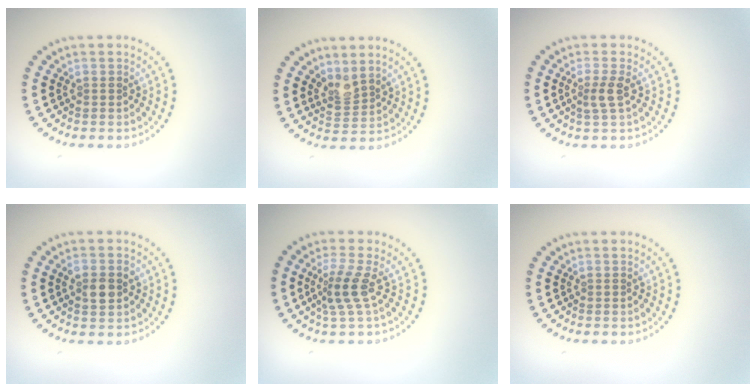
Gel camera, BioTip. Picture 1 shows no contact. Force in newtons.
{"total": 2.0, "press": 1.5, "slide": 1.3}
{"total": 1.8, "press": 1.4, "slide": 1.0}
{"total": 2.5, "press": 2.5, "slide": 0.2}
{"total": 2.7, "press": 1.9, "slide": 1.9}
{"total": 0.0}